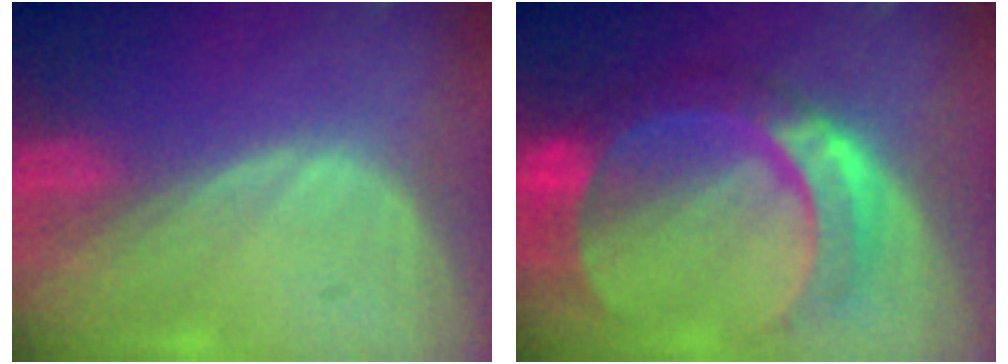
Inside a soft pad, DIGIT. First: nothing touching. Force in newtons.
{"total": 10.0, "press": 10.0, "slide": 0.9}